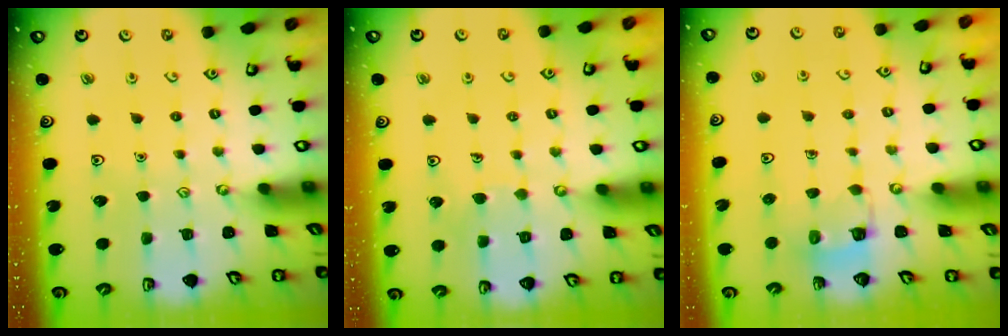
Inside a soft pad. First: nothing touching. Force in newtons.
{"total": 5.1, "press": 5.1, "slide": 0.5}
{"total": 2.8, "press": 2.8, "slide": 0.2}